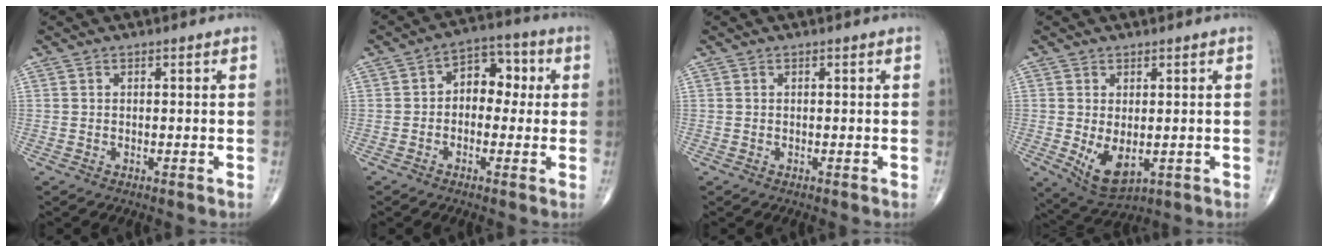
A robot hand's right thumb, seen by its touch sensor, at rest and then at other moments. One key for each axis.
{"total": 7.8, "fx": 0.5, "fy": 5.5, "fz": 5.6, "tx": -0.042, "ty": 0.031, "tz": -0.004}
{"total": 0.0}
{"total": 6.9, "fx": -0.9, "fy": 3.6, "fz": 5.8, "tx": -0.093, "ty": -0.016, "tz": 0.003}